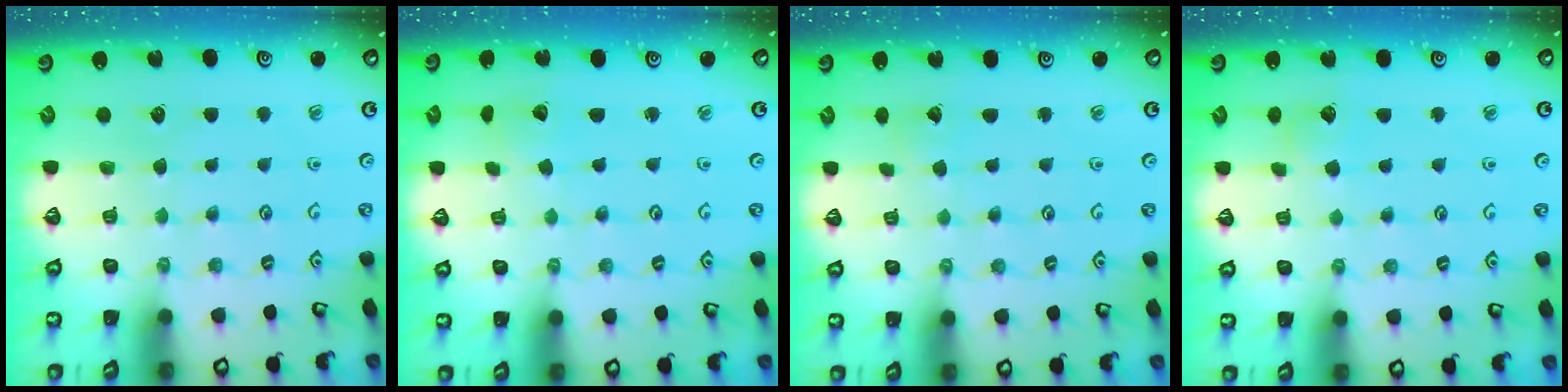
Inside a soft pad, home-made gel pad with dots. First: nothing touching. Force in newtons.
{"total": 2.6, "press": 2.6, "slide": 0.3}
{"total": 1.4, "press": 1.4, "slide": 0.0}
{"total": 5.4, "press": 5.4, "slide": 0.7}